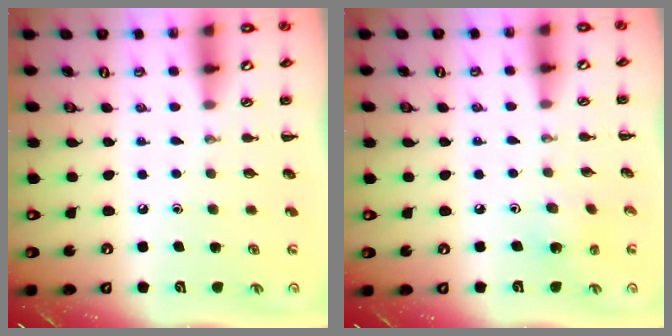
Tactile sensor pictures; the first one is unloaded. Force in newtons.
{"total": 2.0, "press": 1.9, "slide": 0.6}